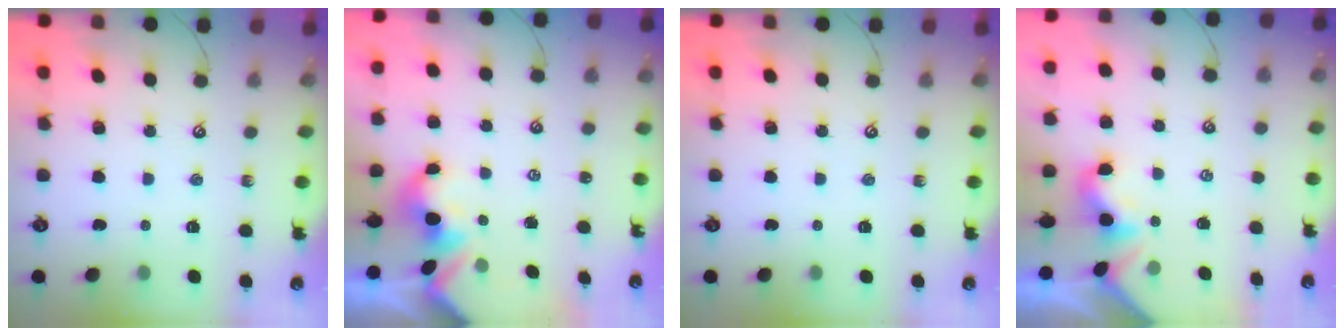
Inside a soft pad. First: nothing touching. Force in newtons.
{"total": 1.6, "press": 1.6, "slide": 0.3}
{"total": 0.0}
{"total": 1.9, "press": 1.8, "slide": 0.6}